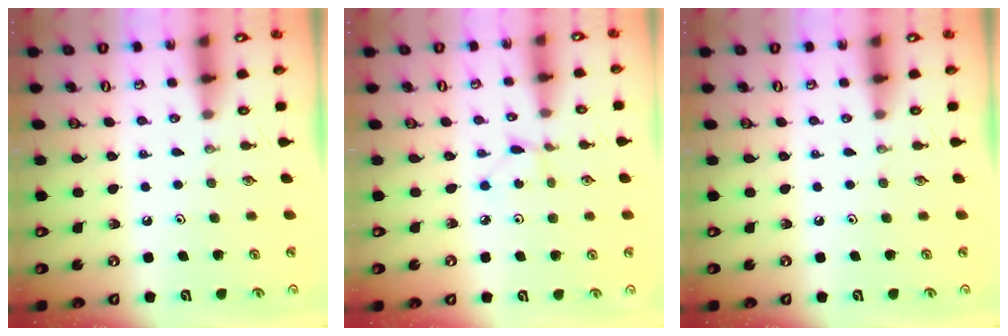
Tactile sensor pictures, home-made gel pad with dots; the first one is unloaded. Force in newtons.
{"total": 0.7, "press": 0.7, "slide": 0.1}
{"total": 0.0}